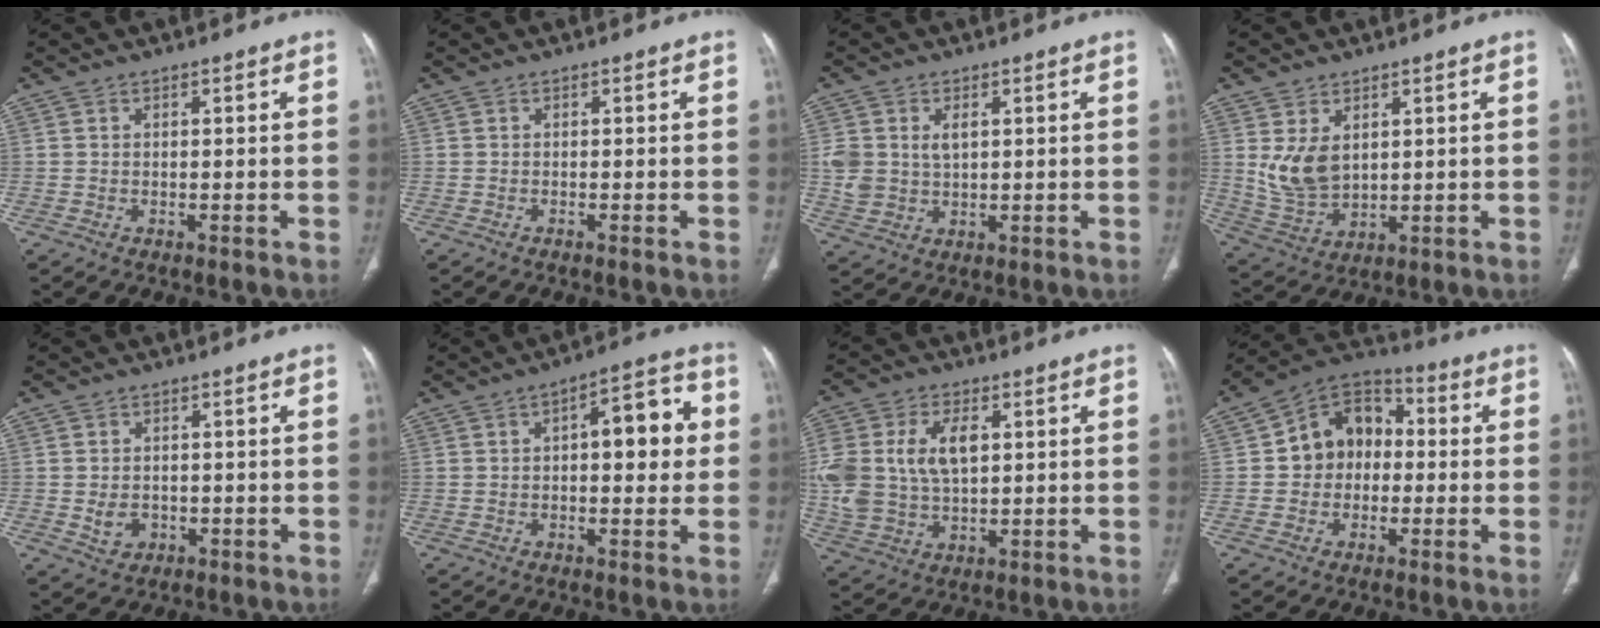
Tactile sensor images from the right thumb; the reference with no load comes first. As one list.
[{"total": 0.0}, {"total": 6.6, "force": [1.3, 4.7, 4.4], "torque": [-0.083, 0.001, 0.035]}, {"total": 8.0, "force": [2.3, 5.2, 5.6], "torque": [-0.102, -0.016, 0.064]}, {"total": 3.5, "force": [-0.7, 2.8, 2.0], "torque": [-0.025, 0.002, -0.004]}, {"total": 10.6, "force": [1.4, 4.7, 9.4], "torque": [-0.096, 0.023, 0.013]}, {"total": 16.2, "force": [2.7, 10.4, 12.1], "torque": [-0.267, 0.003, 0.059]}, {"total": 12.4, "force": [0.3, 9.9, 7.4], "torque": [-0.071, 0.037, -0.011]}]